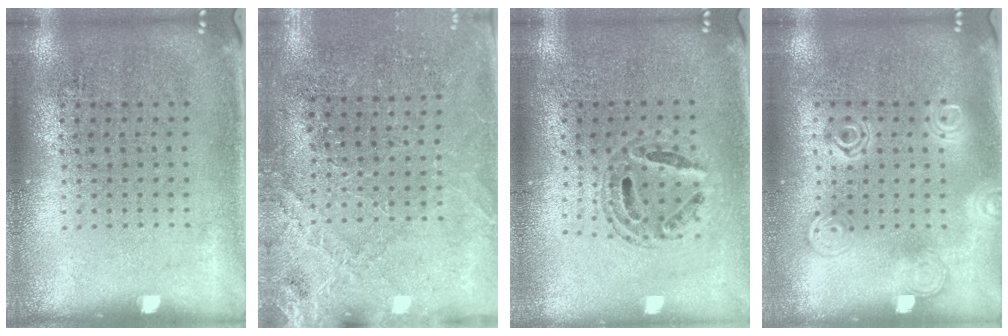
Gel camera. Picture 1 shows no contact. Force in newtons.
{"total": 2.6, "press": 2.6, "slide": 0.5}
{"total": 0.6, "press": 0.6, "slide": 0.2}
{"total": 1.3, "press": 1.3, "slide": 0.2}